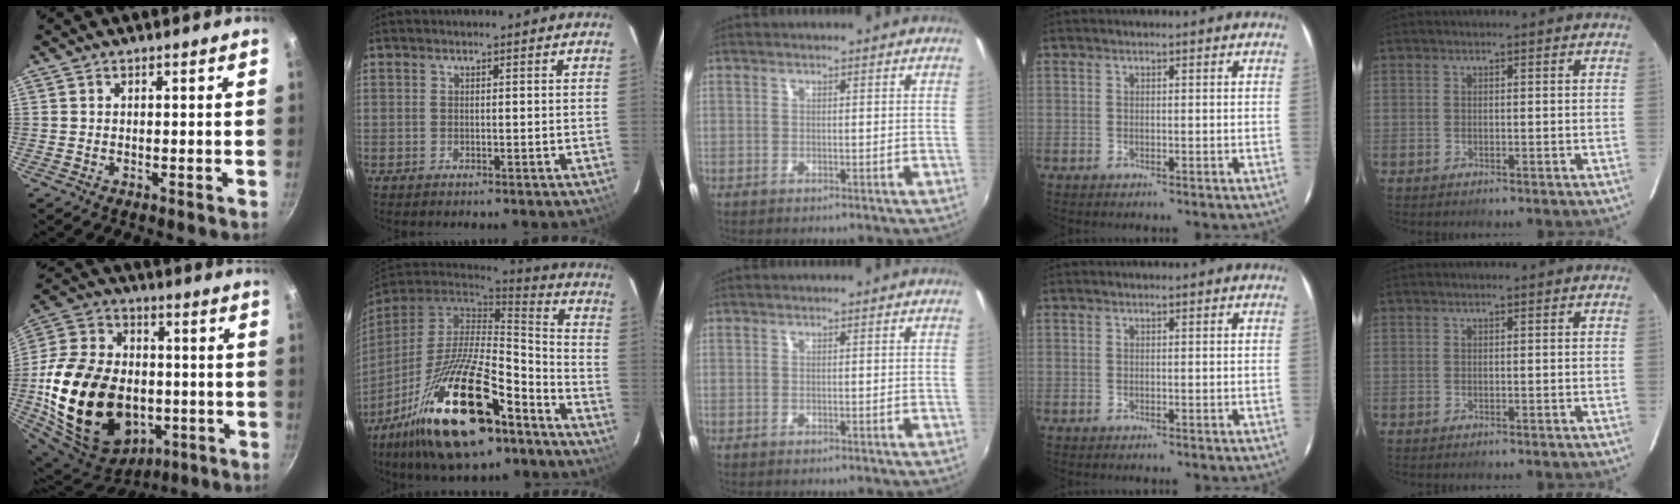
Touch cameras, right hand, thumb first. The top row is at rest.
{"thumb": {"total": 30.1, "force": [-4.8, 21.1, 21.0], "torque": [-0.381, 0.028, -0.066]}, "index": {"total": 27.7, "force": [-16.6, 10.2, 19.7], "torque": [-0.383, -0.024, -0.275]}}